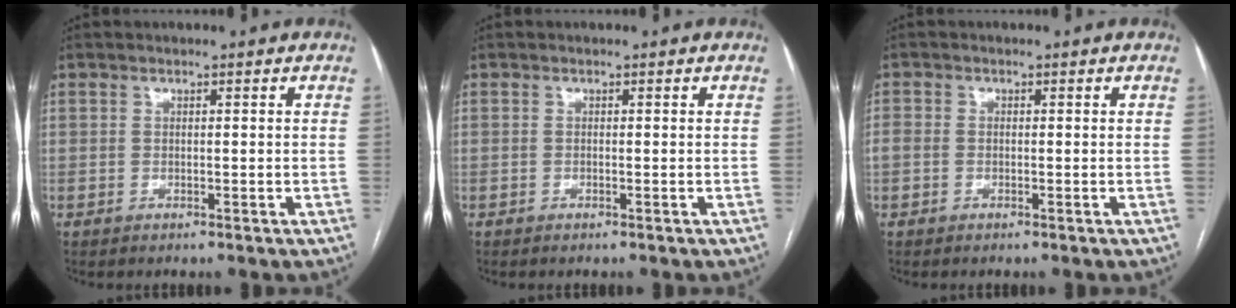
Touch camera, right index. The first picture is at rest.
{"total": 0.0}
{"total": 1.7, "force": [-0.4, 1.4, 0.9], "torque": [-0.024, 0.010, -0.007]}